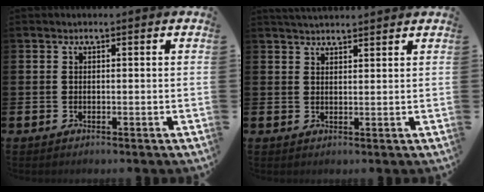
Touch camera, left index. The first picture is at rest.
{"total": 2.6, "force": [2.6, 0.1, 0.2], "torque": [-0.003, -0.010, 0.047]}